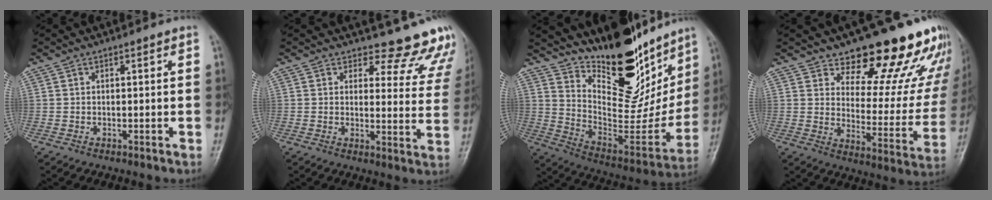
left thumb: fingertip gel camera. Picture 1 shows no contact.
{"total": 12.9, "force": [12.2, 4.1, 1.0], "torque": [0.044, -0.121, 0.112]}
{"total": 26.0, "force": [18.5, 10.6, 14.9], "torque": [-0.175, -0.108, 0.297]}
{"total": 20.0, "force": [16.5, 7.4, 8.6], "torque": [-0.052, -0.122, 0.213]}